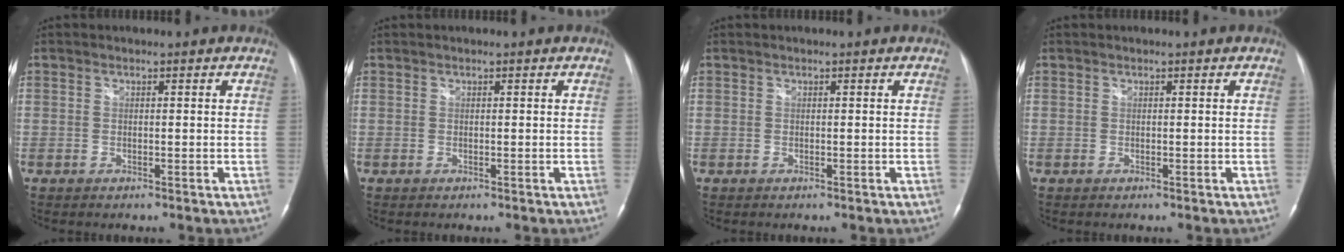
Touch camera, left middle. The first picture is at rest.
{"total": 0.0}
{"total": 0.0}
{"total": 0.0}